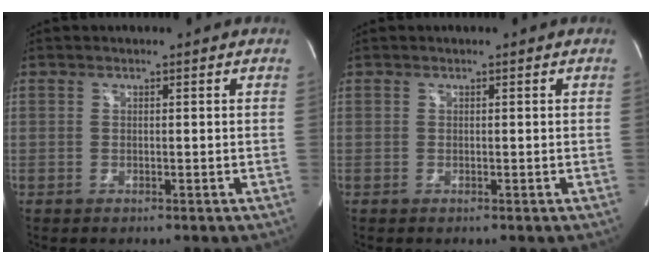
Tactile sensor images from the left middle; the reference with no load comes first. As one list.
[{"total": 0.0}]